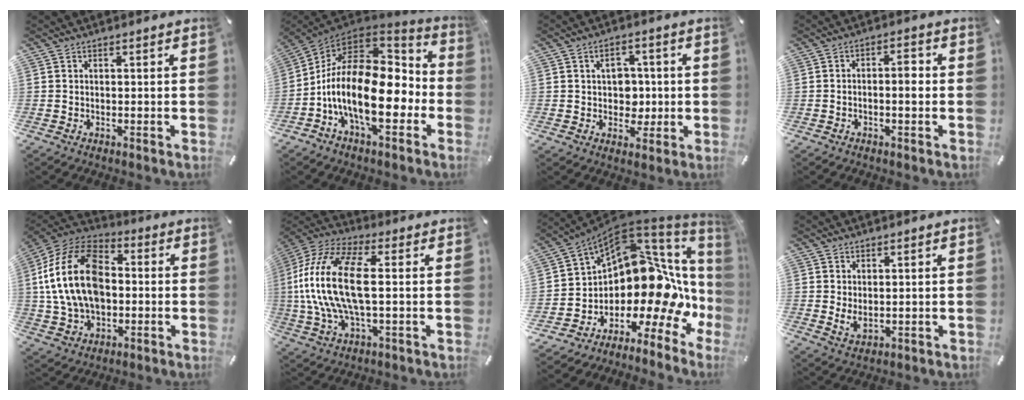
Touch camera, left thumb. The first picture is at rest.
{"total": 20.5, "force": [-4.3, 10.5, 17.1], "torque": [-0.339, -0.016, -0.077]}
{"total": 6.3, "force": [0.4, 5.4, 3.1], "torque": [-0.030, 0.000, -0.001]}
{"total": 3.7, "force": [-0.6, 1.5, 3.4], "torque": [-0.053, 0.011, -0.014]}
{"total": 19.4, "force": [0.2, 13.9, 13.6], "torque": [-0.300, 0.018, -0.001]}
{"total": 18.8, "force": [1.2, 8.6, 16.7], "torque": [-0.360, -0.009, 0.016]}
{"total": 16.0, "force": [3.3, 9.1, 12.8], "torque": [-0.195, -0.104, 0.070]}
{"total": 3.0, "force": [0.9, 1.6, 2.4], "torque": [-0.059, -0.004, 0.014]}